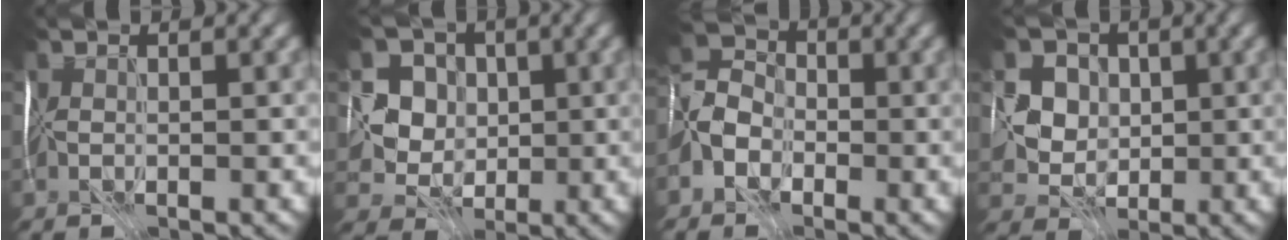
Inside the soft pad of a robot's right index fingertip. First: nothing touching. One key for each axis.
{"total": 3.4, "fx": 0.9, "fy": 3.2, "fz": 0.7, "tx": -0.007, "ty": 0.000, "tz": 0.015}
{"total": 2.7, "fx": -1.6, "fy": 2.1, "fz": 0.7, "tx": -0.013, "ty": 0.012, "tz": -0.039}
{"total": 4.3, "fx": 1.5, "fy": 3.8, "fz": 1.2, "tx": -0.007, "ty": 0.014, "tz": 0.023}